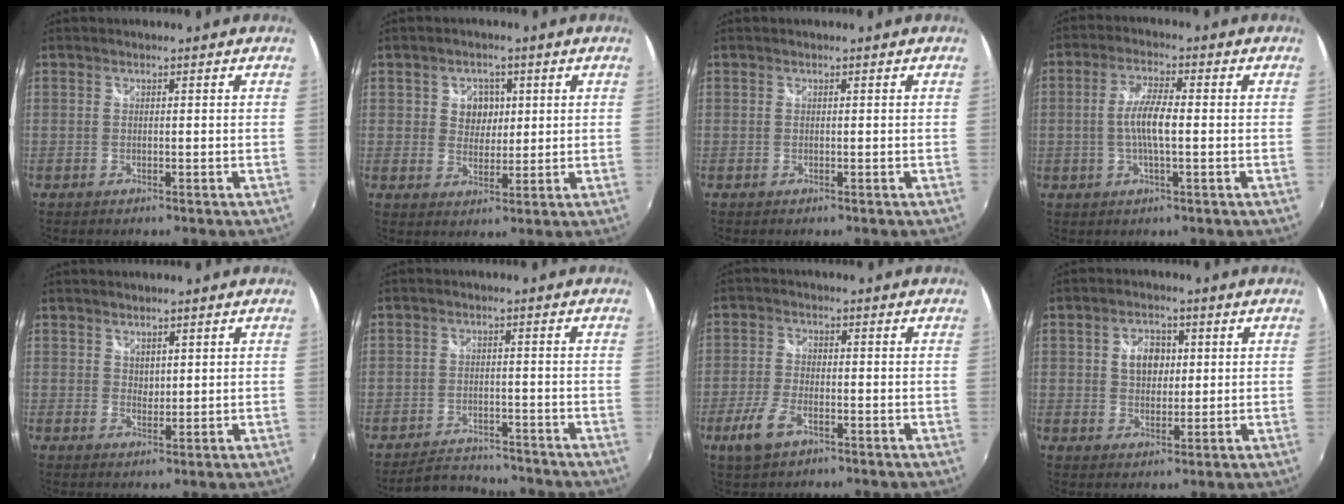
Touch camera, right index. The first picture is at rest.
{"total": 5.0, "force": [1.4, 4.3, 2.1], "torque": [-0.029, 0.009, 0.025]}
{"total": 0.0}
{"total": 6.2, "force": [-0.5, 1.3, 6.0], "torque": [-0.116, 0.003, -0.011]}
{"total": 2.0, "force": [1.5, 1.2, 0.5], "torque": [-0.003, 0.001, 0.026]}
{"total": 7.1, "force": [-6.6, 2.4, 0.8], "torque": [-0.040, 0.010, -0.101]}
{"total": 6.4, "force": [-3.4, 2.9, 4.5], "torque": [-0.111, -0.008, -0.065]}
{"total": 6.1, "force": [1.5, 4.5, 3.8], "torque": [-0.059, 0.011, 0.027]}